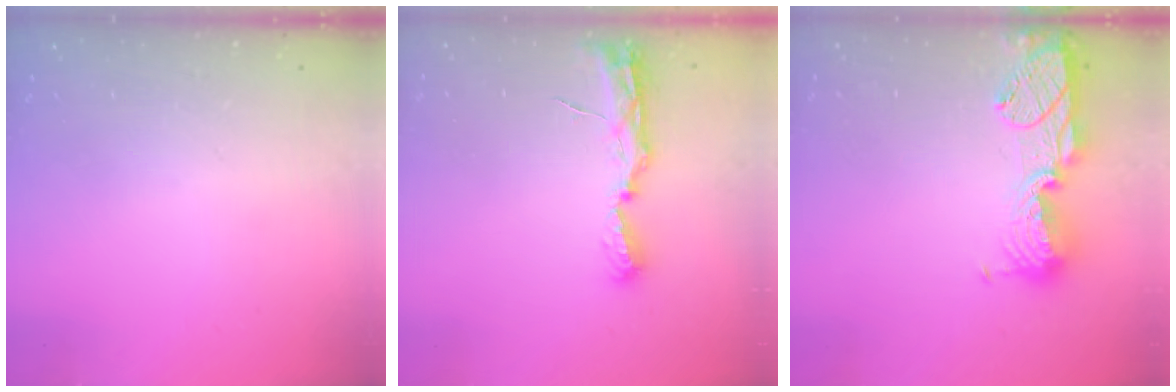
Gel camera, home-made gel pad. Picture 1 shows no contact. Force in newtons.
{"total": 8.0, "press": 8.0, "slide": 0.8}
{"total": 16.3, "press": 15.3, "slide": 5.7}